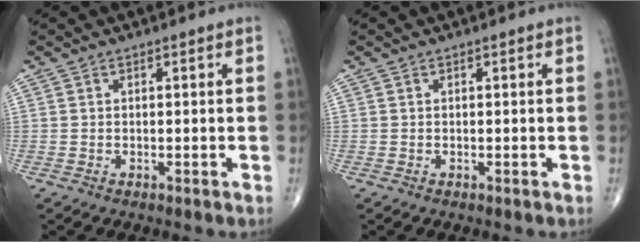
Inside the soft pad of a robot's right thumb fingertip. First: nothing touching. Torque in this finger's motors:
{"motor_torque": [0.00, 0.00, 0.00, 0.00, 0.00]}